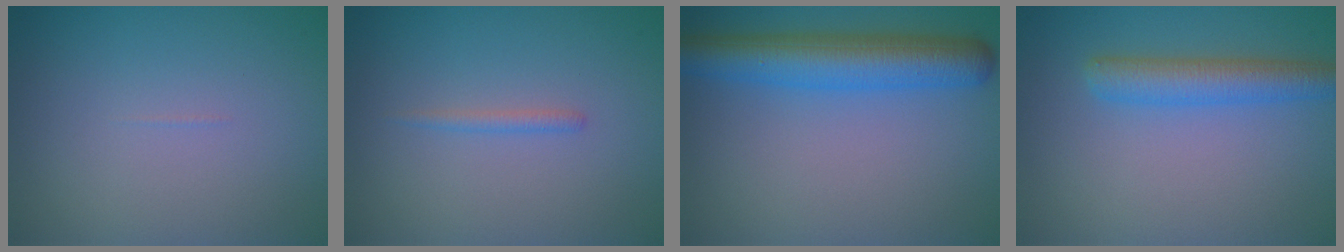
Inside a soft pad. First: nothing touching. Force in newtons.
{"total": 0.8, "press": 0.8, "slide": 0.1}
{"total": 5.9, "press": 5.9, "slide": 0.2}
{"total": 3.5, "press": 3.5, "slide": 0.1}